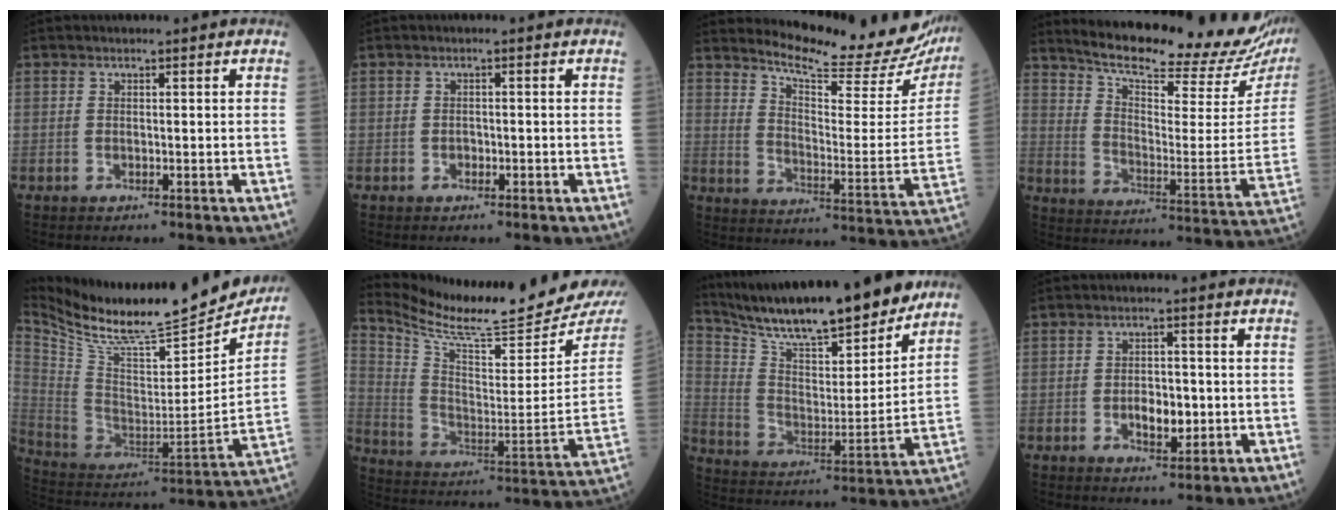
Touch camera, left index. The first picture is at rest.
{"total": 0.0}
{"total": 21.1, "force": [19.7, 2.2, 7.2], "torque": [-0.104, -0.089, 0.249]}
{"total": 25.1, "force": [22.2, 2.7, 11.4], "torque": [-0.177, -0.071, 0.295]}
{"total": 26.2, "force": [23.6, 3.8, 10.5], "torque": [-0.191, -0.065, 0.360]}
{"total": 19.0, "force": [18.2, -1.2, 5.3], "torque": [-0.108, -0.113, 0.284]}
{"total": 21.4, "force": [18.9, 2.5, 9.6], "torque": [-0.171, -0.014, 0.304]}
{"total": 4.1, "force": [-1.0, 2.1, 3.4], "torque": [-0.051, -0.001, -0.012]}